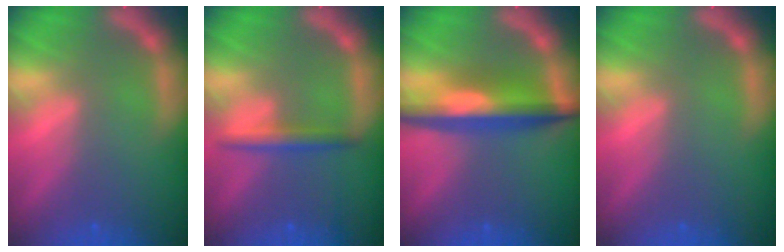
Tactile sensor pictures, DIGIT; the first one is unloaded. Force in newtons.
{"total": 2.4}
{"total": 7.1}
{"total": 0.0}